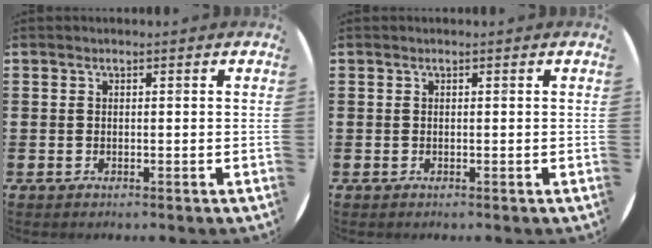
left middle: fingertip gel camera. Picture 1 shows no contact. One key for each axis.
{"total": 0.0}